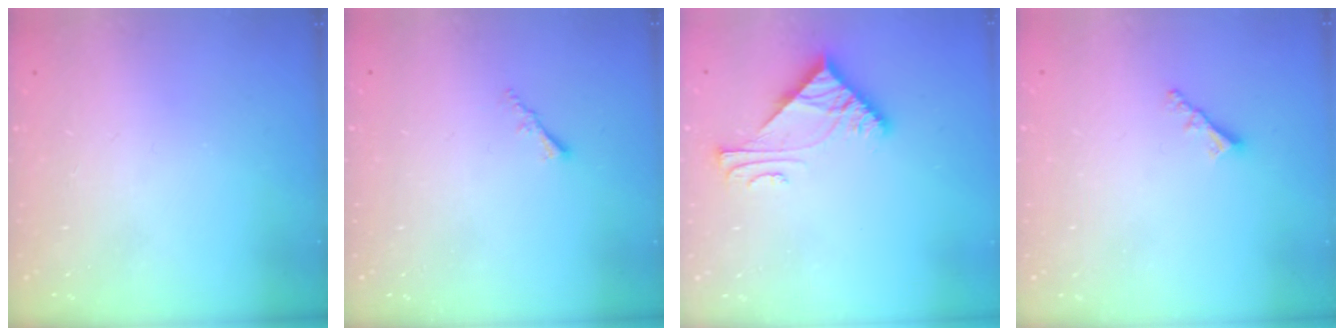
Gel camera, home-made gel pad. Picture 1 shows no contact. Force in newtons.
{"total": 1.5, "press": 1.5, "slide": 0.4}
{"total": 5.8, "press": 5.7, "slide": 0.6}
{"total": 2.3, "press": 2.3, "slide": 0.1}